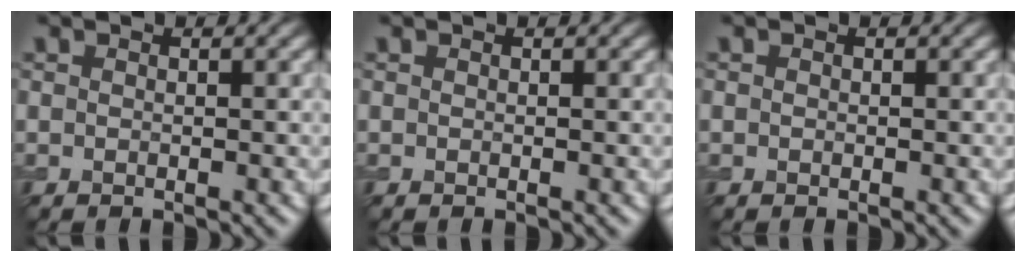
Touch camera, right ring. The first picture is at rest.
{"total": 0.0}
{"total": 0.0}